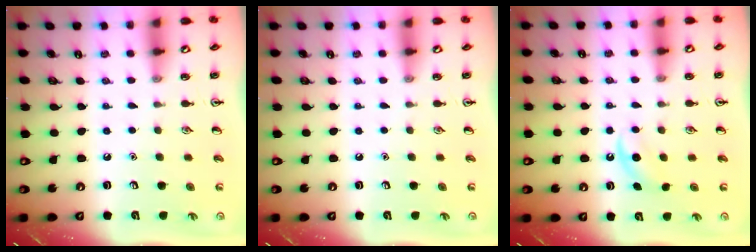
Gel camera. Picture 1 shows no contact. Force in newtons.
{"total": 0.0}
{"total": 3.8, "press": 3.6, "slide": 1.2}